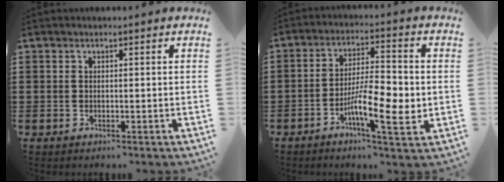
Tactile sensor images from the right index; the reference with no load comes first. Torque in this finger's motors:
{"motor_torque": [2.14, 0.00, 0.36, 0.21]}